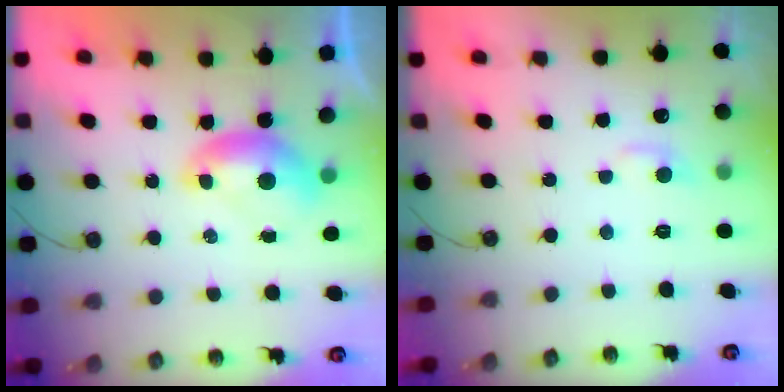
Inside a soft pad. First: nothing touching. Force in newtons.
{"total": 1.6, "press": 1.4, "slide": 0.7}